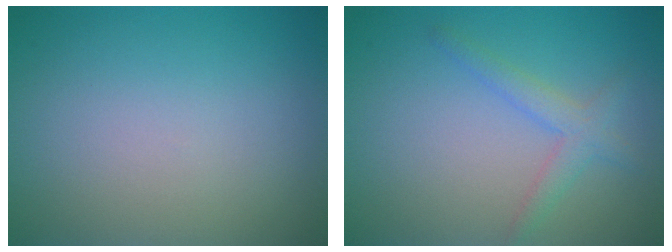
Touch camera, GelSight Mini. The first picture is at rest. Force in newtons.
{"total": 2.2, "press": 2.2, "slide": 0.1}